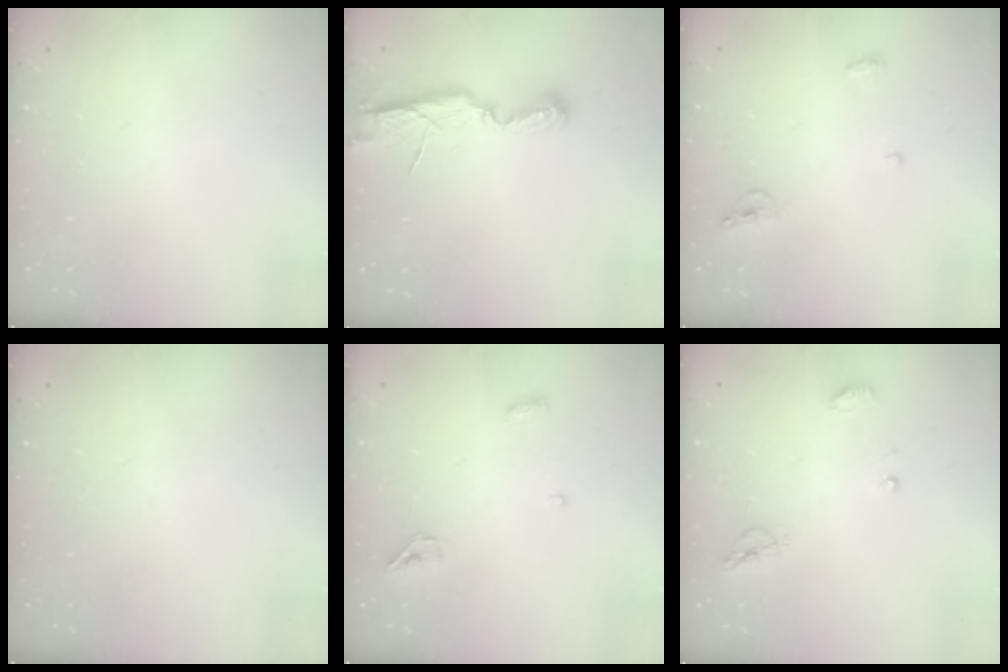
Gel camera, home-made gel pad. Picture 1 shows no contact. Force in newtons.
{"total": 6.5, "press": 6.5, "slide": 0.5}
{"total": 4.8, "press": 4.7, "slide": 0.8}
{"total": 0.0}
{"total": 3.2, "press": 3.0, "slide": 1.2}
{"total": 6.3, "press": 6.3, "slide": 0.7}